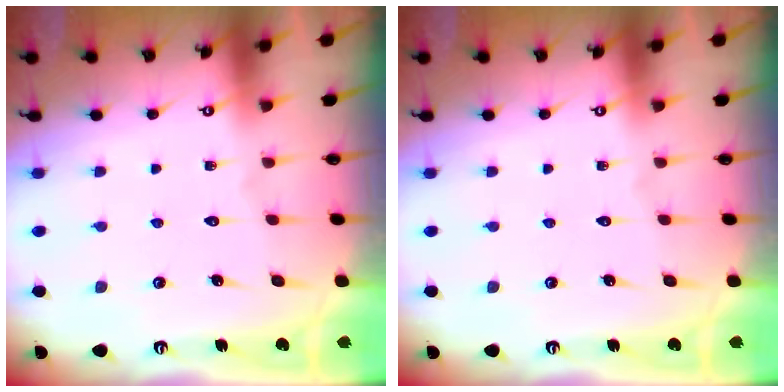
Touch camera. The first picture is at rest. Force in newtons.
{"total": 0.0}